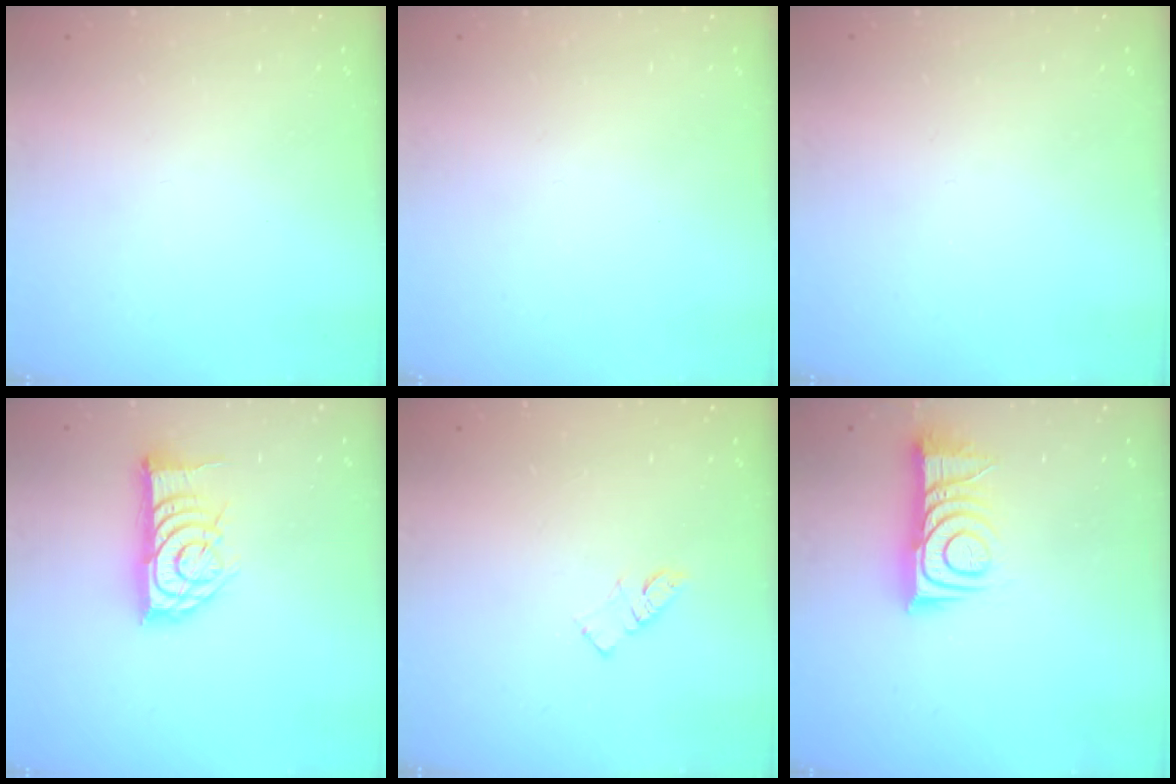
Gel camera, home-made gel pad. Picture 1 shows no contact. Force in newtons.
{"total": 1.7, "press": 1.6, "slide": 0.1}
{"total": 0.0}
{"total": 15.6, "press": 15.6, "slide": 0.3}
{"total": 4.0, "press": 4.0, "slide": 0.4}
{"total": 10.8, "press": 10.8, "slide": 0.3}